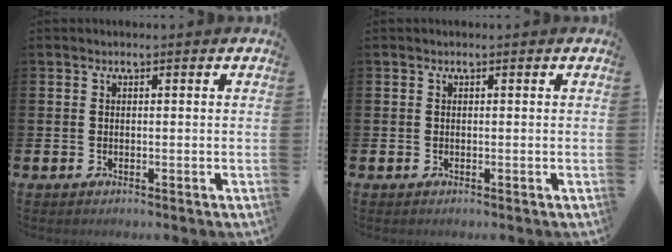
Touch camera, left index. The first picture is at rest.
{"total": 0.0}